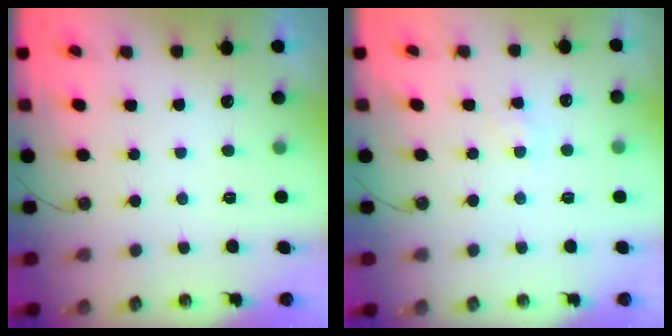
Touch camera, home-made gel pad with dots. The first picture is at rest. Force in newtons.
{"total": 5.8, "press": 5.8, "slide": 0.7}